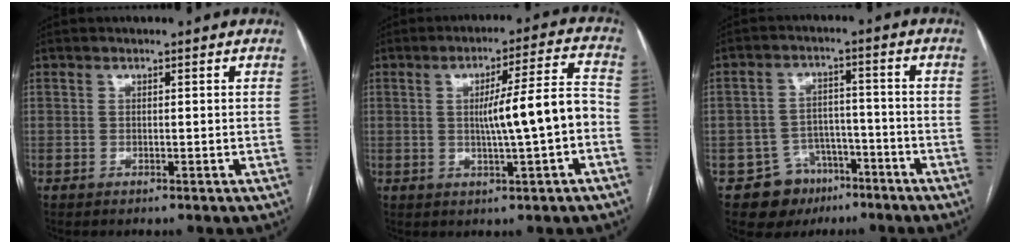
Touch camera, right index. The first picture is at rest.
{"total": 9.6, "force": [-1.3, 0.1, 9.5], "torque": [-0.142, 0.014, -0.019]}
{"total": 7.9, "force": [-4.8, 6.2, 1.3], "torque": [-0.015, 0.016, -0.066]}